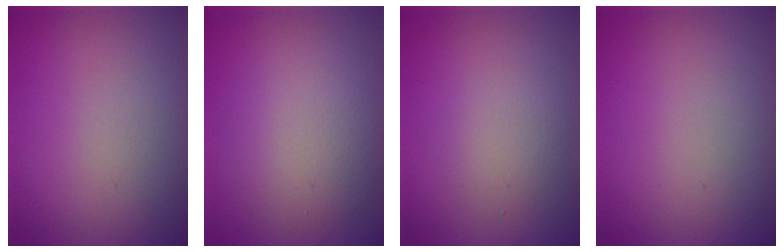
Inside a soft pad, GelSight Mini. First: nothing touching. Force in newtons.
{"total": 4.8, "press": 4.8, "slide": 0.5}
{"total": 2.2, "press": 2.2, "slide": 0.1}
{"total": 0.0}